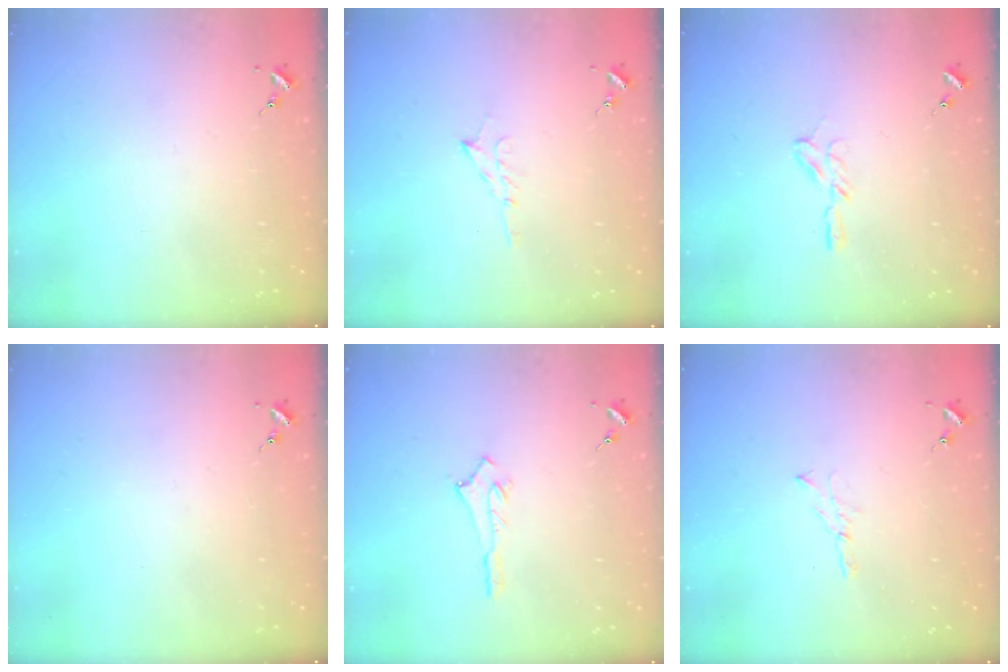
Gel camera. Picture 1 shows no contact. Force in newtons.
{"total": 6.0, "press": 5.9, "slide": 0.7}
{"total": 5.3, "press": 5.2, "slide": 0.6}
{"total": 0.0}
{"total": 2.6, "press": 2.6, "slide": 0.4}
{"total": 3.0, "press": 3.0, "slide": 0.3}